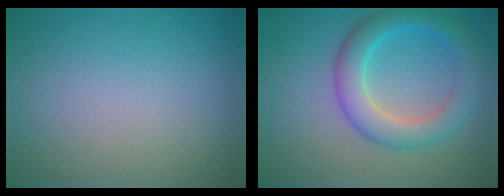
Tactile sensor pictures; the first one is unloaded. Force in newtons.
{"total": 5.1, "press": 5.1, "slide": 0.1}